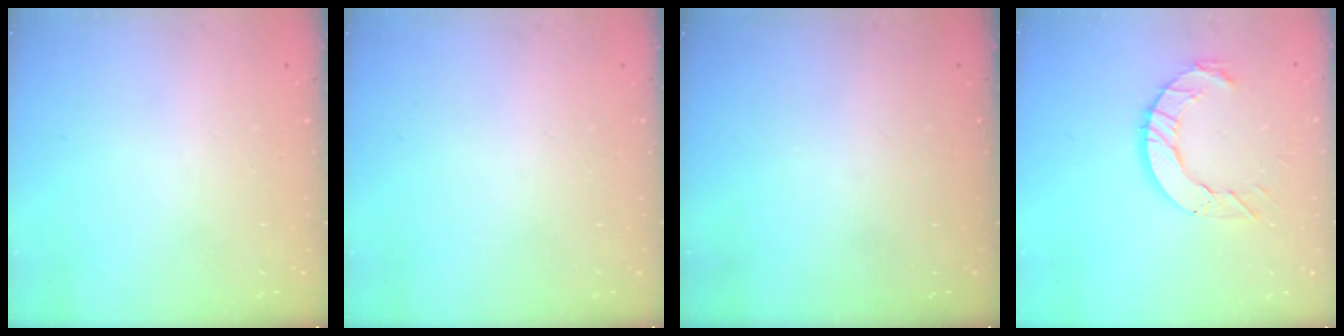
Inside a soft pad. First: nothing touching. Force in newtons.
{"total": 0.0}
{"total": 0.0}
{"total": 9.8, "press": 9.7, "slide": 1.1}